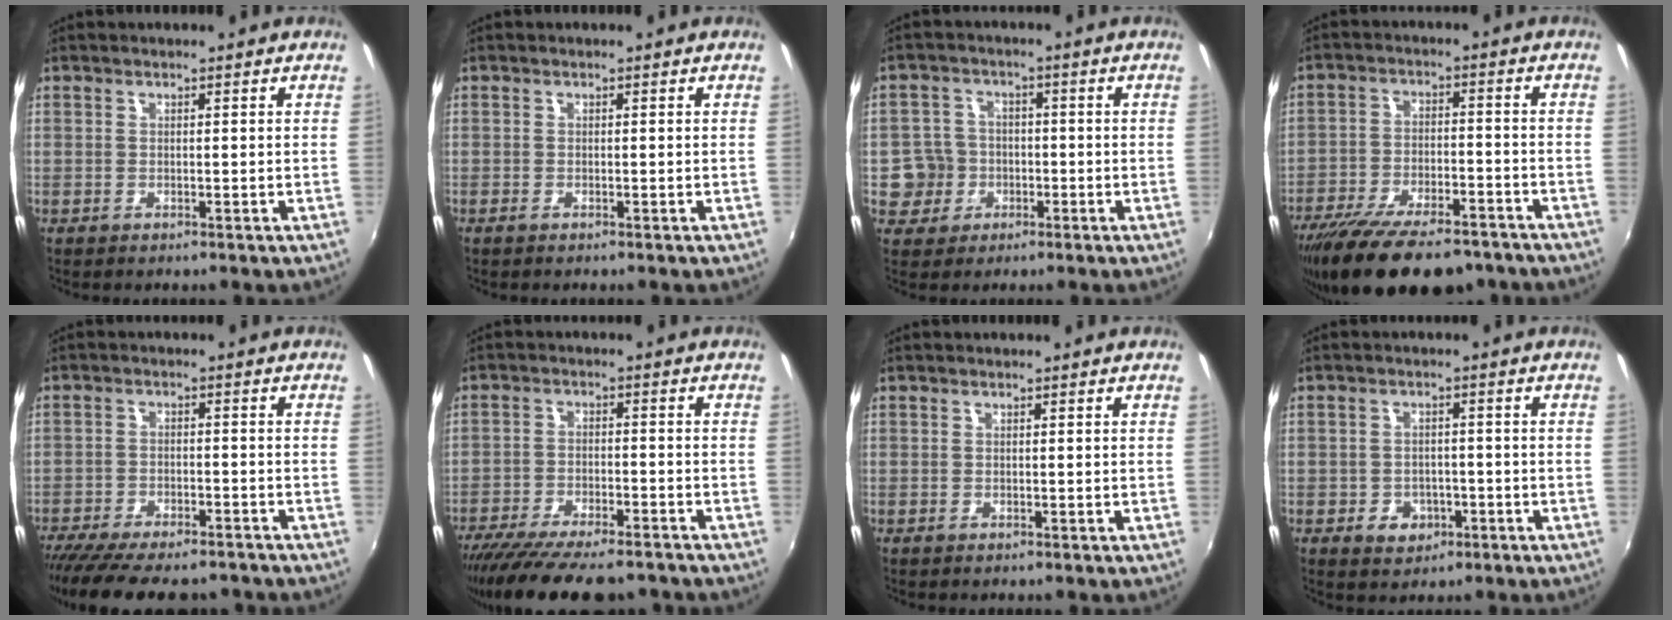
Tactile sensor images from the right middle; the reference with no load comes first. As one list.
[{"total": 0.6, "force": [-0.5, 0.2, 0.3], "torque": [-0.006, -0.003, -0.010]}, {"total": 5.4, "force": [-1.3, 5.2, 0.7], "torque": [-0.019, 0.005, -0.021]}, {"total": 19.2, "force": [-15.1, 5.6, 10.4], "torque": [-0.204, -0.042, -0.232]}, {"total": 14.8, "force": [-12.5, 3.6, 7.0], "torque": [-0.147, -0.042, -0.188]}, {"total": 17.0, "force": [-14.2, 3.6, 8.5], "torque": [-0.167, -0.043, -0.220]}, {"total": 0.0}, {"total": 3.9, "force": [-1.8, 3.1, 1.5], "torque": [-0.038, 0.001, -0.018]}]